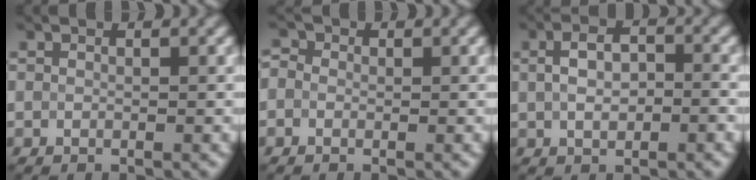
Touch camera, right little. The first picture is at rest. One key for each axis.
{"total": 1.6, "fx": 0.4, "fy": 1.4, "fz": 0.7, "tx": -0.007, "ty": 0.000, "tz": -0.016}
{"total": 4.0, "fx": 0.1, "fy": 2.4, "fz": 3.2, "tx": -0.057, "ty": 0.008, "tz": 0.004}